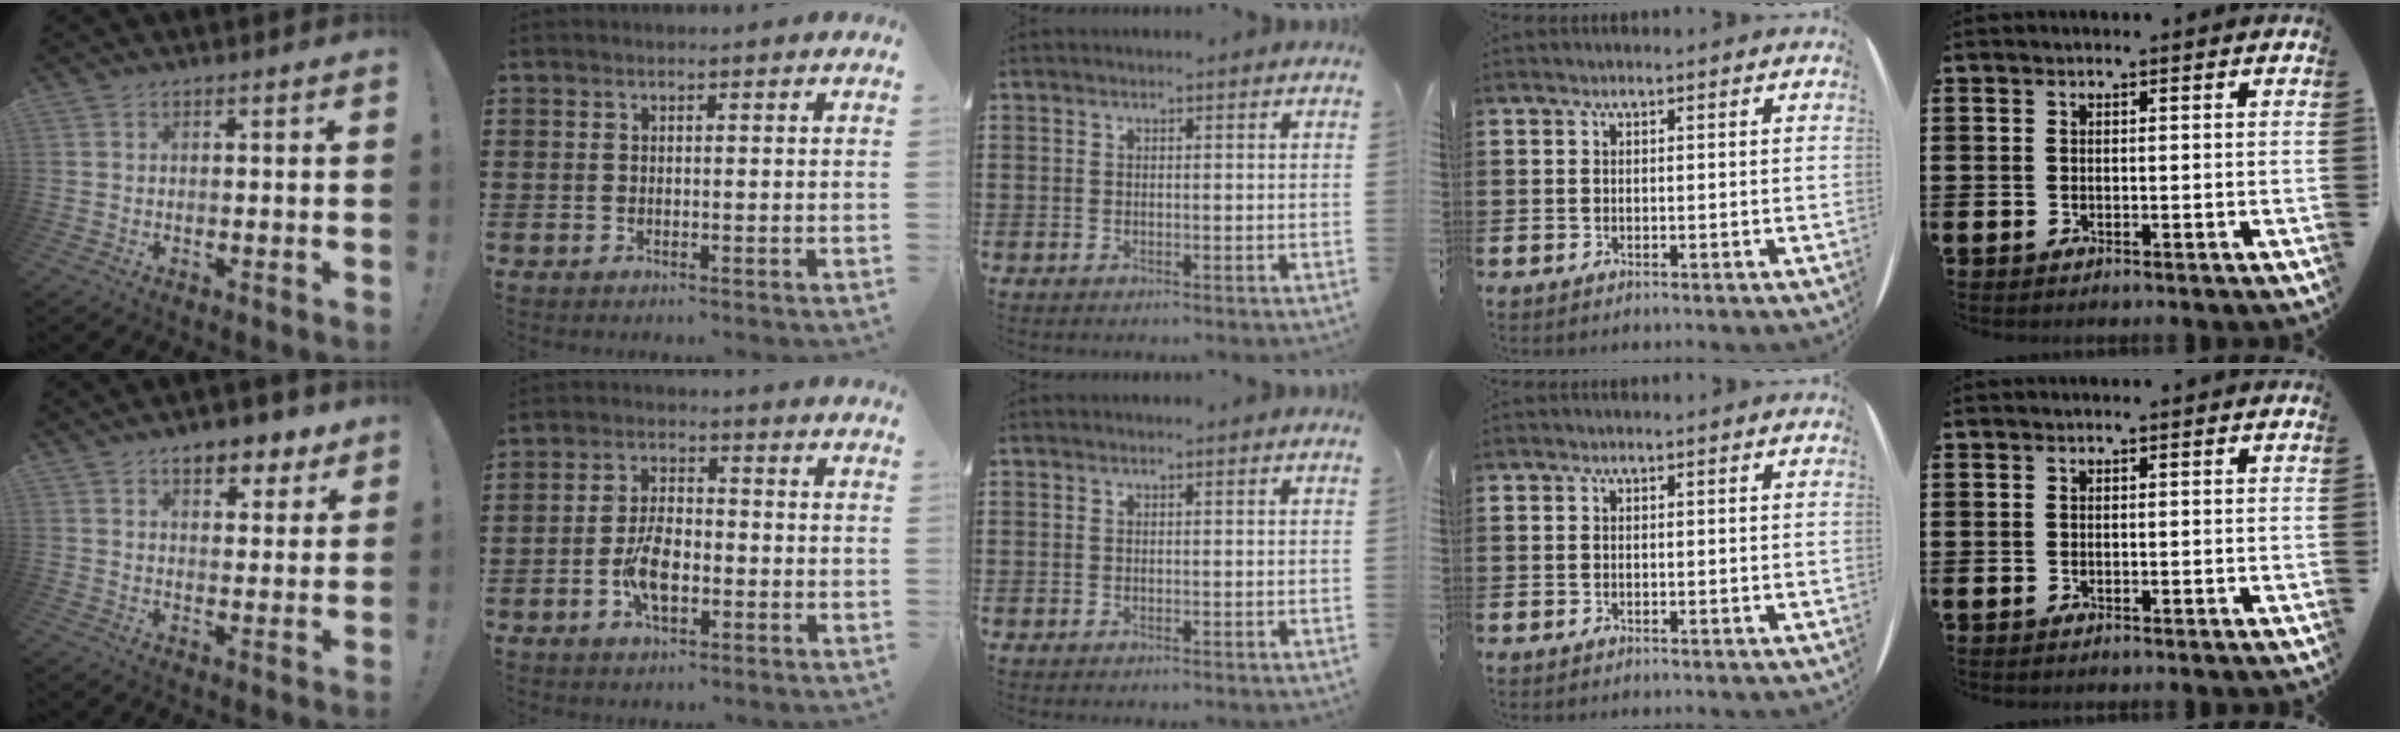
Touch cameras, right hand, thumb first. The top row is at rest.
{"thumb": {"total": 7.8, "force": [5.4, 3.8, 4.3], "torque": [-0.050, -0.025, 0.094]}, "index": {"total": 6.5, "force": [-1.9, 3.2, 5.3], "torque": [-0.118, 0.000, -0.038]}}